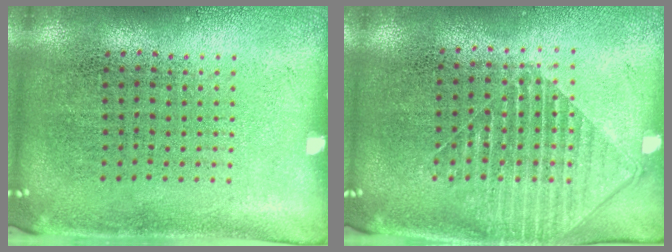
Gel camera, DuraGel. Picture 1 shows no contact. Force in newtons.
{"total": 1.4, "press": 1.2, "slide": 0.8}